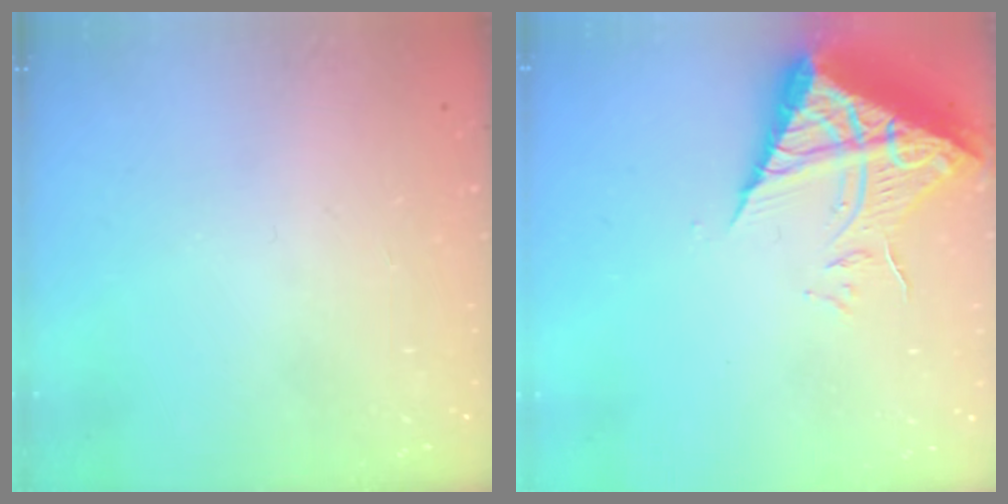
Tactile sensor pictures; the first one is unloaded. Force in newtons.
{"total": 9.7, "press": 9.6, "slide": 0.8}